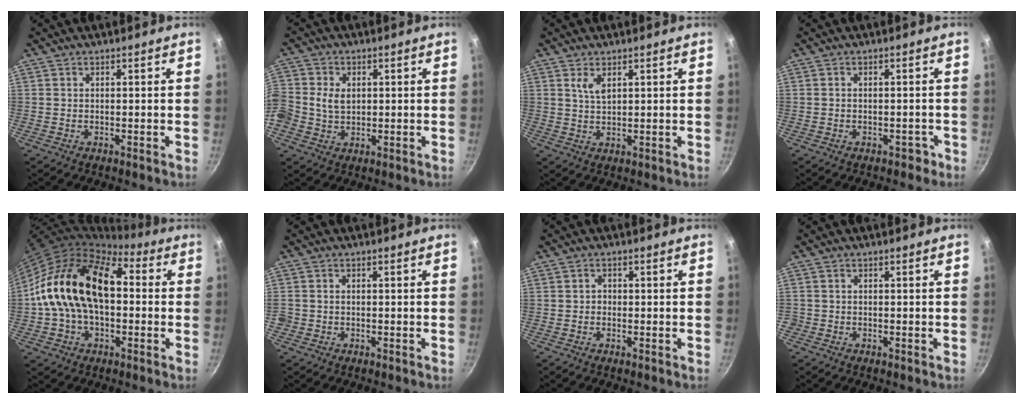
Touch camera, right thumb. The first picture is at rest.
{"total": 6.8, "force": [0.2, 5.7, 3.6], "torque": [-0.068, 0.014, -0.002]}
{"total": 3.0, "force": [1.5, 1.4, 2.2], "torque": [-0.038, -0.011, 0.029]}
{"total": 1.8, "force": [-1.1, 1.3, 0.7], "torque": [0.008, 0.024, 0.000]}
{"total": 20.1, "force": [0.6, 12.9, 15.4], "torque": [-0.249, 0.043, -0.001]}
{"total": 1.5, "force": [-0.4, 1.3, 0.4], "torque": [-0.007, 0.000, -0.008]}
{"total": 1.1, "force": [-0.2, 1.0, 0.5], "torque": [-0.004, 0.001, -0.005]}
{"total": 0.8, "force": [-0.3, 0.7, 0.0], "torque": [0.001, 0.002, -0.006]}